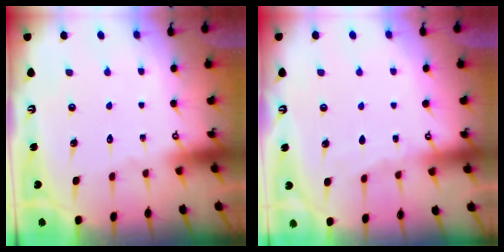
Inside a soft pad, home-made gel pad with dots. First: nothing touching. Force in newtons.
{"total": 3.0, "press": 3.0, "slide": 0.4}